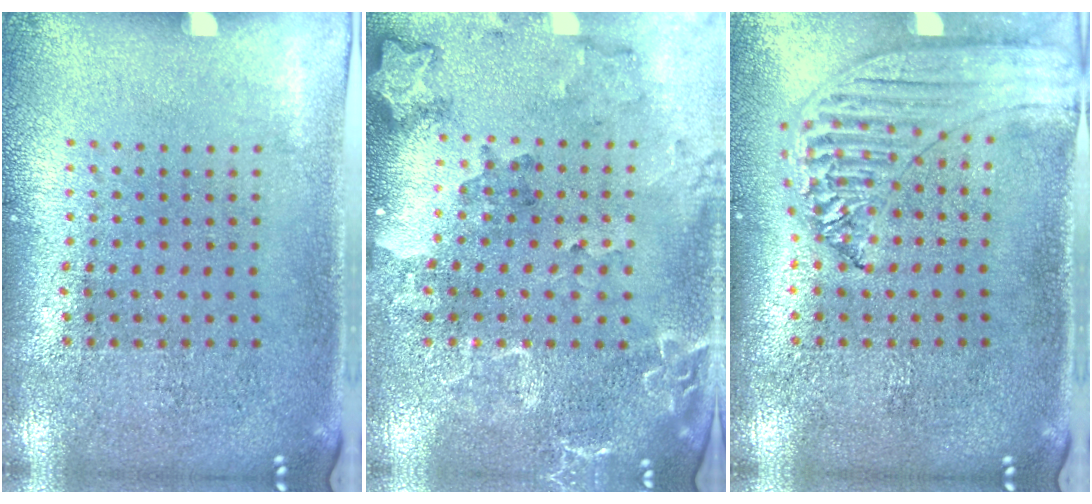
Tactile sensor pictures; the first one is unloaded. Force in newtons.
{"total": 2.0, "press": 1.9, "slide": 0.5}
{"total": 1.5, "press": 1.4, "slide": 0.3}